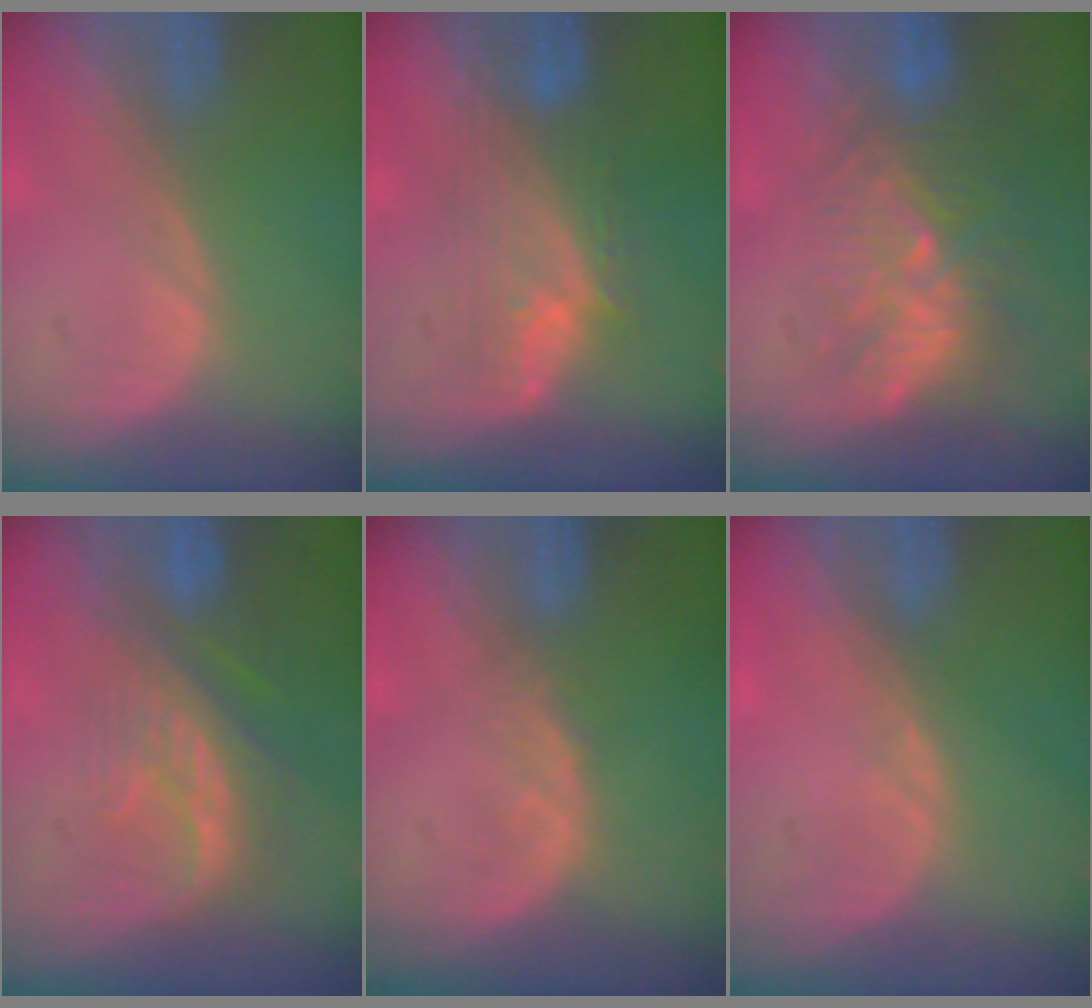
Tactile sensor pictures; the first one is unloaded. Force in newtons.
{"total": 5.7, "press": 5.6, "slide": 0.6}
{"total": 9.1, "press": 8.4, "slide": 3.4}
{"total": 8.1, "press": 7.4, "slide": 3.3}
{"total": 1.4, "press": 1.4, "slide": 0.2}
{"total": 0.5, "press": 0.5, "slide": 0.2}